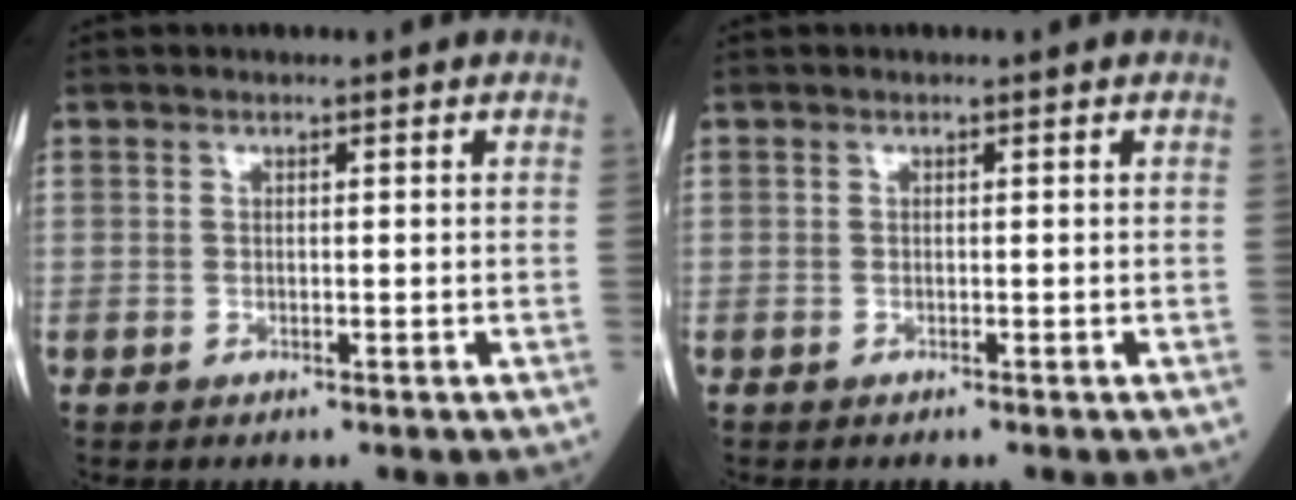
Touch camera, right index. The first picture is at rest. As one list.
[{"total": 0.0}]